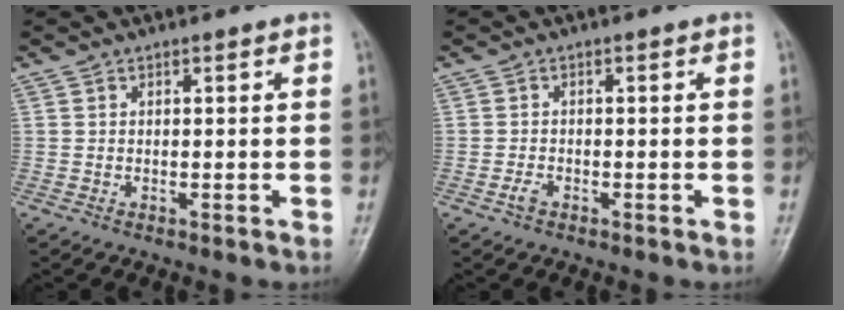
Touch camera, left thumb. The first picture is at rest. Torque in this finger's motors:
{"motor_torque": [-0.05, 0.05, 0.16, 0.08, 0.02]}